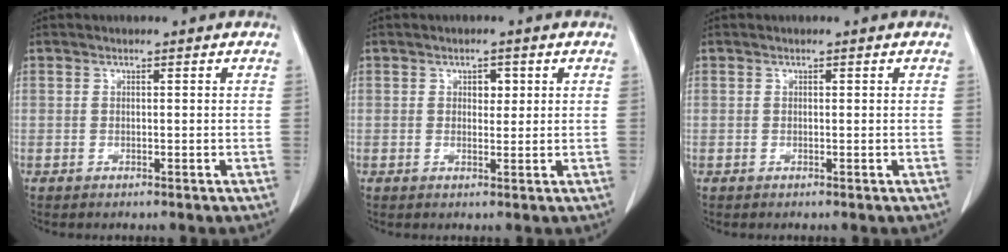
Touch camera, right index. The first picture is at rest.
{"total": 2.0, "force": [0.7, 1.3, 1.4], "torque": [-0.019, 0.003, 0.011]}
{"total": 0.0}